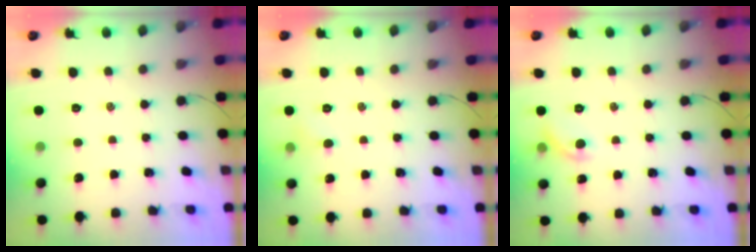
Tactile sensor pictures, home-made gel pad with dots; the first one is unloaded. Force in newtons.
{"total": 3.2, "press": 3.0, "slide": 1.1}
{"total": 7.0, "press": 6.9, "slide": 1.2}